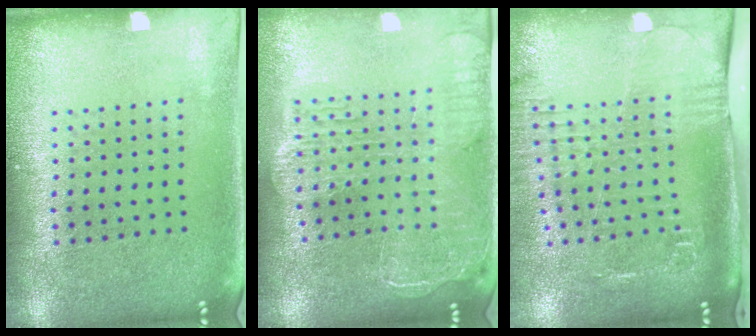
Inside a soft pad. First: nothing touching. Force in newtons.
{"total": 2.3, "press": 2.0, "slide": 1.0}
{"total": 2.6, "press": 2.1, "slide": 1.5}